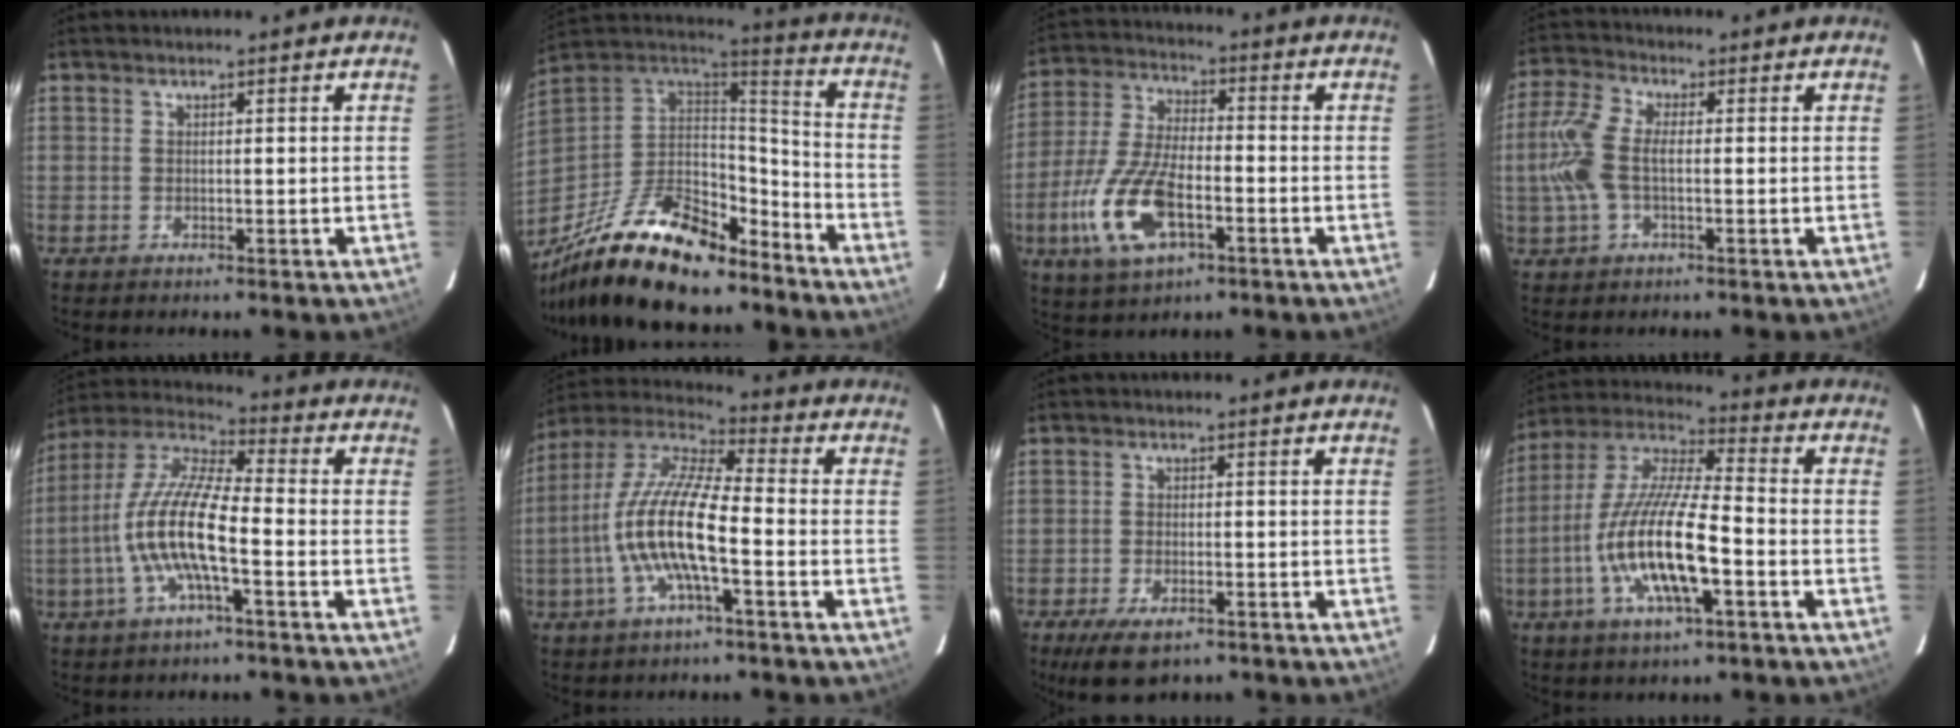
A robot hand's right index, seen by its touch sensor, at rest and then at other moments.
{"total": 26.9, "force": [-20.0, 10.4, 14.8], "torque": [-0.296, -0.015, -0.323]}
{"total": 14.8, "force": [-5.5, 6.6, 12.1], "torque": [-0.270, -0.009, -0.102]}
{"total": 8.6, "force": [-0.6, 4.0, 7.6], "torque": [-0.175, 0.012, -0.014]}
{"total": 13.8, "force": [-3.7, 2.8, 13.0], "torque": [-0.262, 0.002, -0.079]}
{"total": 14.7, "force": [-3.8, 3.1, 13.9], "torque": [-0.274, 0.000, -0.079]}
{"total": 7.7, "force": [-5.2, 3.5, 4.5], "torque": [-0.105, -0.020, -0.083]}
{"total": 16.9, "force": [-5.3, 4.1, 15.5], "torque": [-0.312, -0.009, -0.108]}